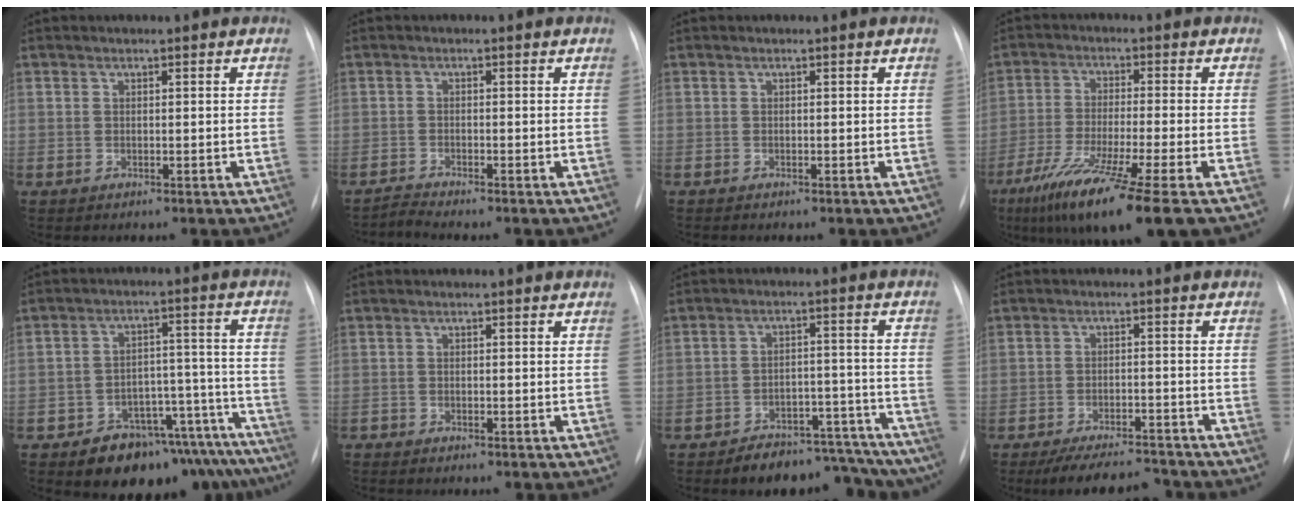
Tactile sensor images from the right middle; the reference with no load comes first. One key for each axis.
{"total": 1.7, "fx": -1.5, "fy": -0.8, "fz": -0.3, "tx": 0.007, "ty": -0.011, "tz": -0.028}
{"total": 0.0}
{"total": 13.7, "fx": -8.4, "fy": -0.8, "fz": 10.8, "tx": -0.199, "ty": -0.049, "tz": -0.144}
{"total": 15.1, "fx": -12.3, "fy": 6.6, "fz": 5.7, "tx": -0.025, "ty": 0.064, "tz": -0.162}
{"total": 0.5, "fx": -0.5, "fy": 0.0, "fz": 0.0, "tx": -0.001, "ty": -0.001, "tz": -0.011}
{"total": 15.4, "fx": -13.8, "fy": 5.2, "fz": 4.4, "tx": -0.018, "ty": 0.042, "tz": -0.173}
{"total": 9.6, "fx": -8.7, "fy": 2.2, "fz": 3.2, "tx": -0.049, "ty": 0.000, "tz": -0.130}